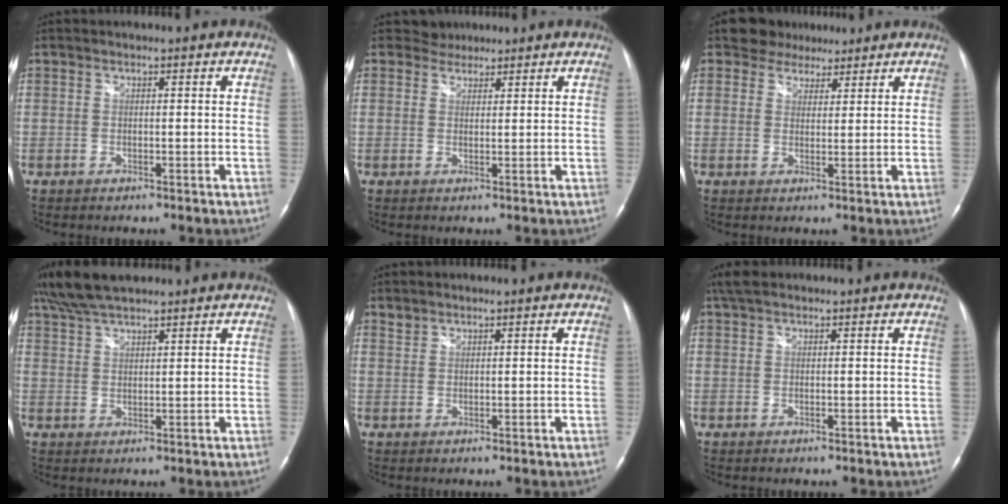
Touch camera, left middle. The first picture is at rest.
{"total": 2.2, "force": [1.9, 1.1, -0.5], "torque": [0.008, 0.007, 0.028]}
{"total": 4.7, "force": [3.8, 2.8, 0.3], "torque": [0.000, 0.008, 0.056]}
{"total": 7.5, "force": [6.5, 1.2, 3.6], "torque": [-0.075, 0.031, 0.121]}
{"total": 1.0, "force": [0.9, 0.3, -0.1], "torque": [0.000, 0.005, 0.019]}
{"total": 2.8, "force": [2.1, 0.9, 1.7], "torque": [-0.040, 0.025, 0.042]}